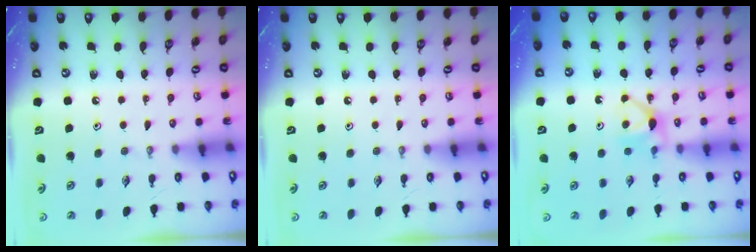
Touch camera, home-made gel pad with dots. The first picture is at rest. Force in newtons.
{"total": 0.0}
{"total": 5.6, "press": 5.5, "slide": 0.7}